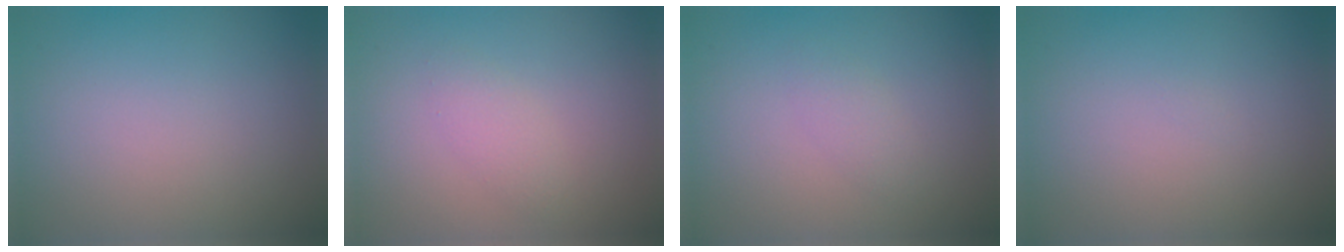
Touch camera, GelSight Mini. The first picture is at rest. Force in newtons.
{"total": 1.6, "press": 1.6, "slide": 0.1}
{"total": 1.2, "press": 1.2, "slide": 0.1}
{"total": 0.0}